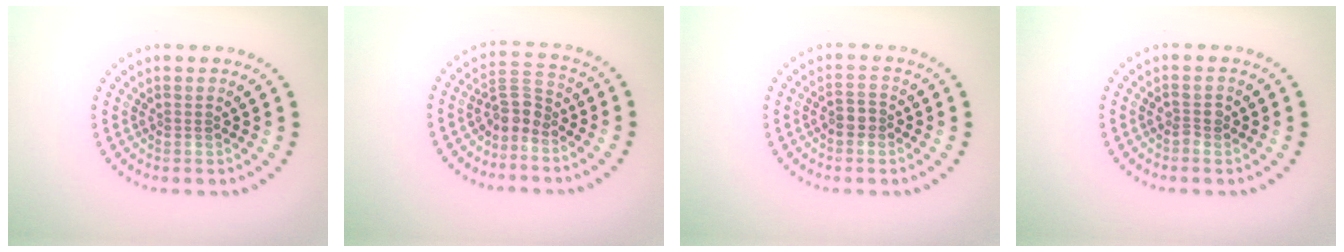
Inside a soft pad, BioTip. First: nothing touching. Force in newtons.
{"total": 2.7, "press": 2.2, "slide": 1.7}
{"total": 1.8, "press": 1.6, "slide": 0.6}
{"total": 0.8, "press": 0.8, "slide": 0.2}